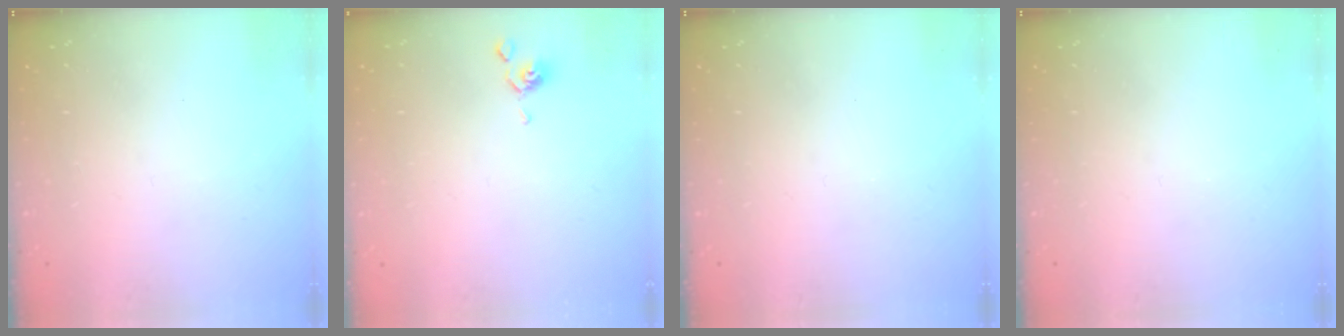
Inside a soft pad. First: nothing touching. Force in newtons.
{"total": 1.8, "press": 1.8, "slide": 0.2}
{"total": 0.0}
{"total": 0.0}